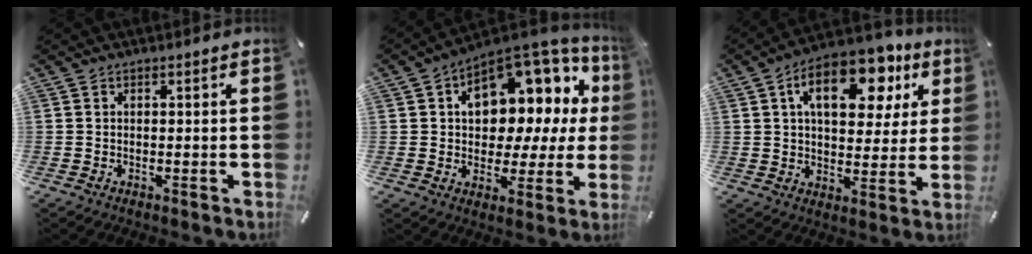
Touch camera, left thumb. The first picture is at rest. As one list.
[{"total": 12.6, "force": [5.6, 8.4, 7.5], "torque": [-0.091, -0.064, 0.096]}, {"total": 17.5, "force": [8.2, 9.7, 12.0], "torque": [-0.173, -0.026, 0.133]}]